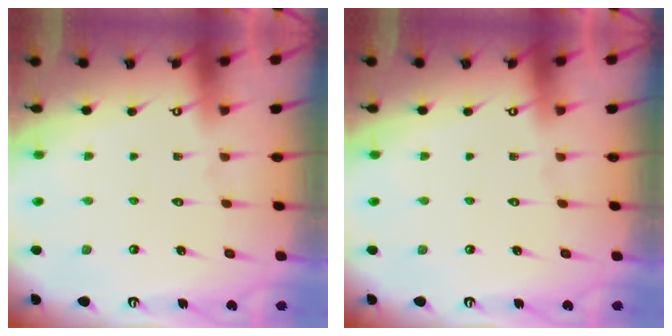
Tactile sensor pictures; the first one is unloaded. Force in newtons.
{"total": 0.0}